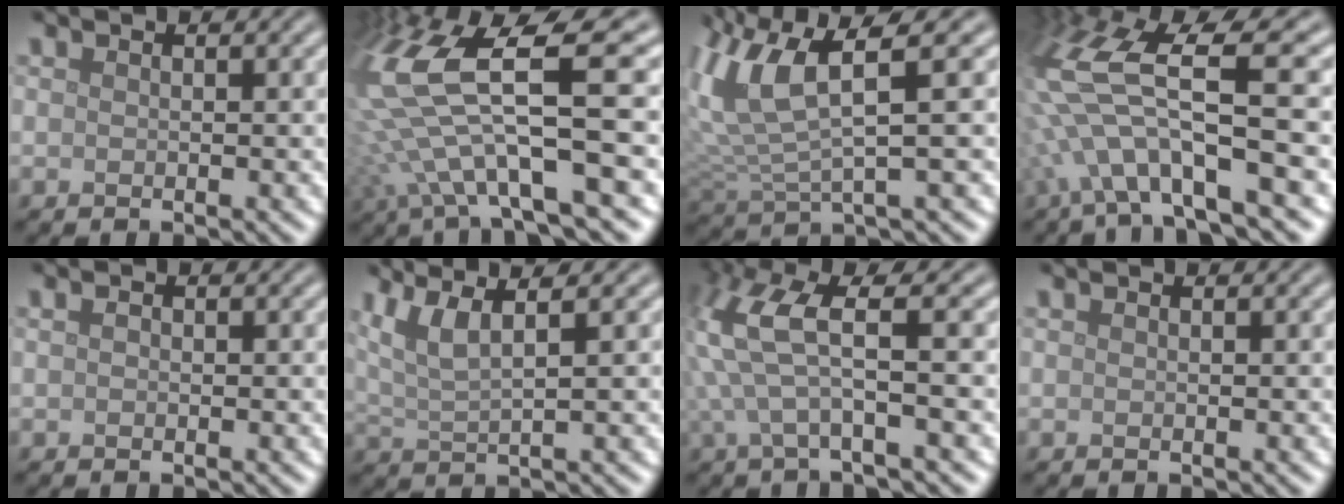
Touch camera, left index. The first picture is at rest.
{"total": 11.5, "force": [0.0, 3.7, 10.9], "torque": [-0.235, 0.005, 0.008]}
{"total": 6.9, "force": [2.8, 2.0, 5.9], "torque": [-0.142, 0.006, 0.056]}
{"total": 11.6, "force": [-0.8, 3.5, 11.0], "torque": [-0.231, 0.012, -0.011]}
{"total": 0.5, "force": [0.1, 0.4, 0.3], "torque": [-0.007, 0.000, 0.001]}
{"total": 4.4, "force": [2.3, 1.2, 3.5], "torque": [-0.068, 0.011, 0.046]}
{"total": 6.0, "force": [1.6, 1.2, 5.7], "torque": [-0.134, 0.010, 0.032]}
{"total": 0.0}